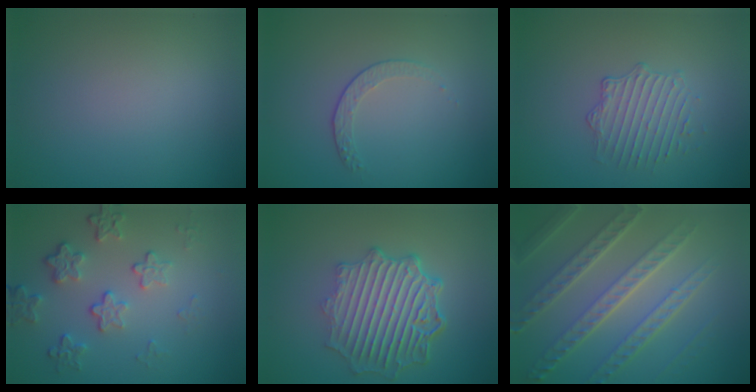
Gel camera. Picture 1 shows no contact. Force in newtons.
{"total": 1.5, "press": 0.9, "slide": 1.2}
{"total": 1.9, "press": 1.4, "slide": 1.4}
{"total": 4.1, "press": 2.9, "slide": 2.9}
{"total": 6.9, "press": 5.2, "slide": 4.6}
{"total": 7.2, "press": 5.2, "slide": 5.1}